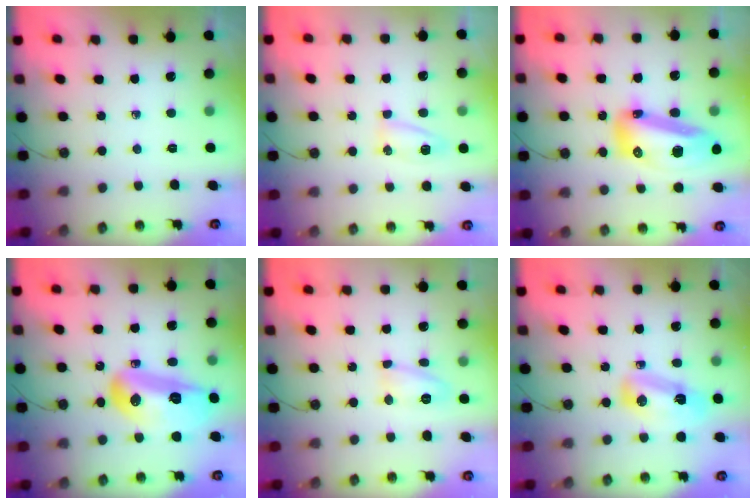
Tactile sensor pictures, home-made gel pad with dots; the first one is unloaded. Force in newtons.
{"total": 12.3, "press": 7.2, "slide": 10.0}
{"total": 17.9, "press": 17.7, "slide": 2.7}
{"total": 17.7, "press": 17.0, "slide": 4.6}
{"total": 8.5, "press": 8.5, "slide": 1.0}
{"total": 8.5, "press": 8.5, "slide": 0.7}